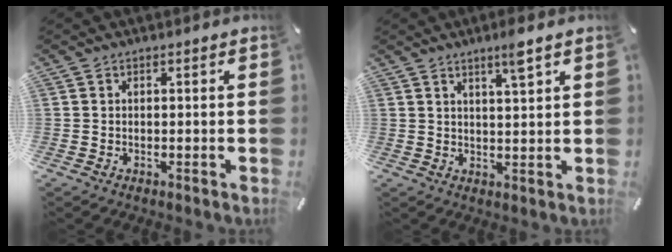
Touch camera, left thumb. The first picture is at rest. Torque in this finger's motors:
{"motor_torque": [0.10, -0.40, 0.19, 0.05, 0.00]}